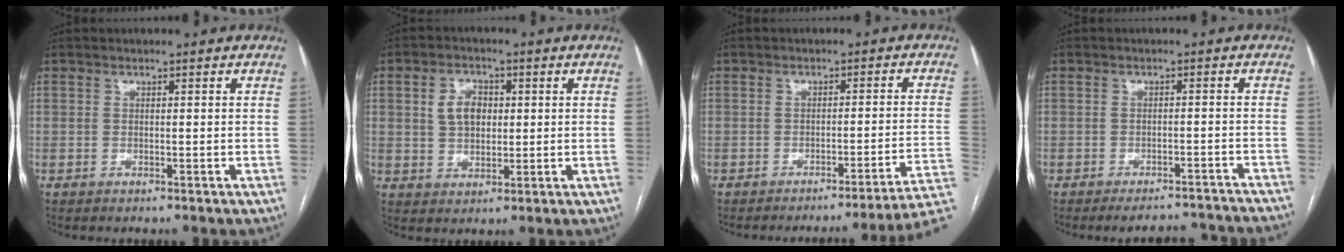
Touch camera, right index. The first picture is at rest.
{"total": 5.5, "force": [1.2, 3.7, 3.8], "torque": [-0.075, 0.011, 0.027]}
{"total": 11.9, "force": [-9.8, -3.0, 6.0], "torque": [-0.026, -0.001, -0.110]}
{"total": 11.5, "force": [-11.2, 0.4, 2.5], "torque": [-0.016, 0.002, -0.124]}